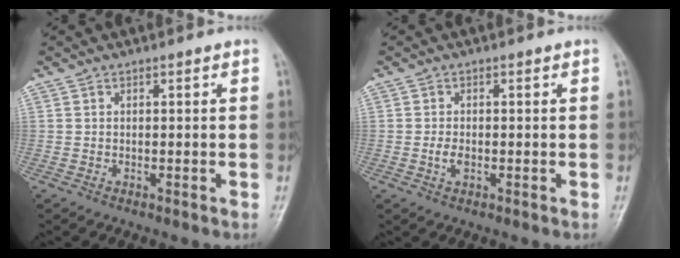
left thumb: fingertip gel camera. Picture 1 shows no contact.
{"total": 1.8, "force": [-0.2, 1.0, 1.5], "torque": [-0.028, -0.001, -0.005]}